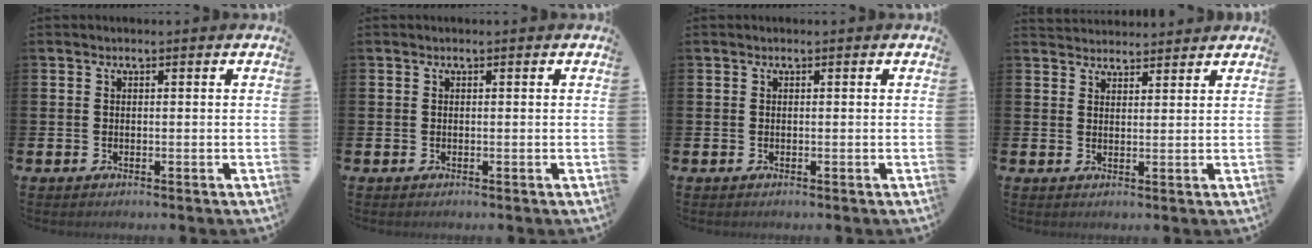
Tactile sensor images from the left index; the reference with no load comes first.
{"total": 0.0}
{"total": 0.0}
{"total": 3.0, "force": [2.9, 0.5, -0.2], "torque": [-0.001, -0.014, 0.054]}